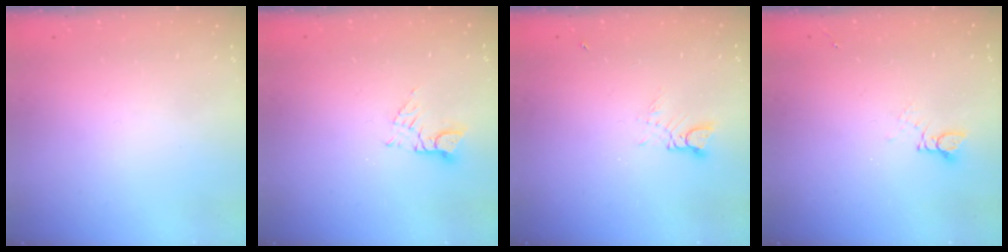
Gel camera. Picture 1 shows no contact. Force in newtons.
{"total": 3.0, "press": 3.0, "slide": 0.5}
{"total": 2.8, "press": 2.8, "slide": 0.4}
{"total": 2.4, "press": 2.4, "slide": 0.2}